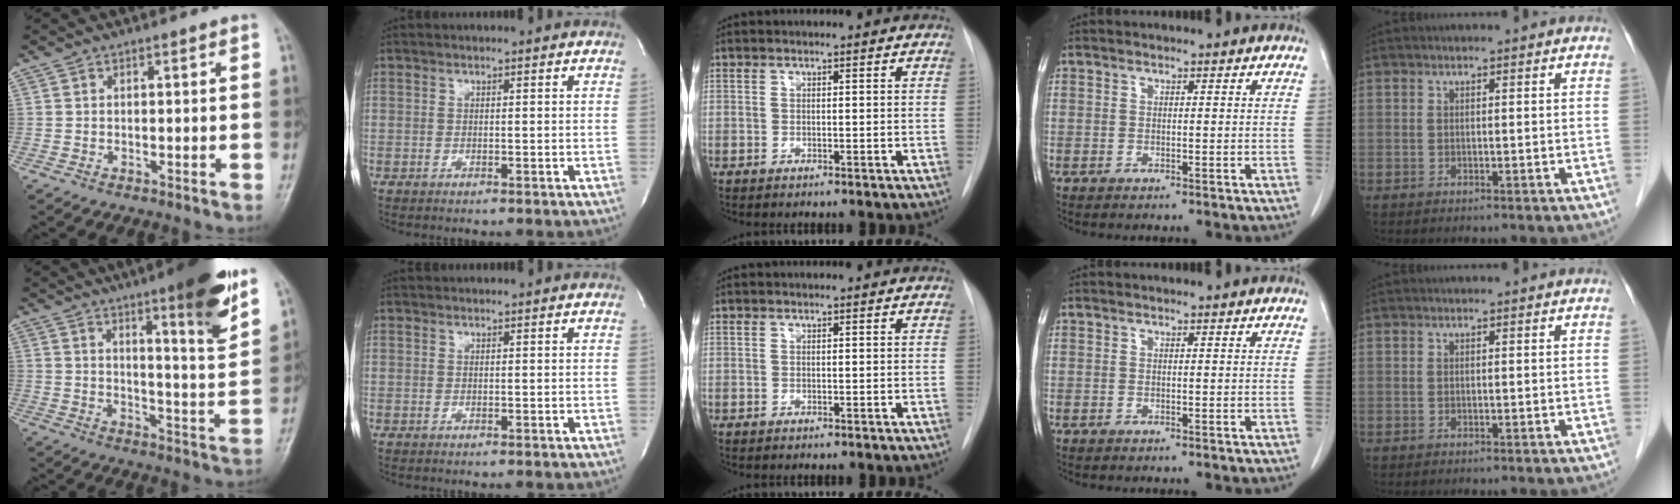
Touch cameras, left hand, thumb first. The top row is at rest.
{"thumb": {"total": 14.9, "force": [9.0, 2.0, 11.7], "torque": [-0.149, -0.055, 0.132]}, "index": {"total": 0.5, "force": [0.5, 0.1, 0.0], "torque": [-0.002, 0.011, 0.011]}}